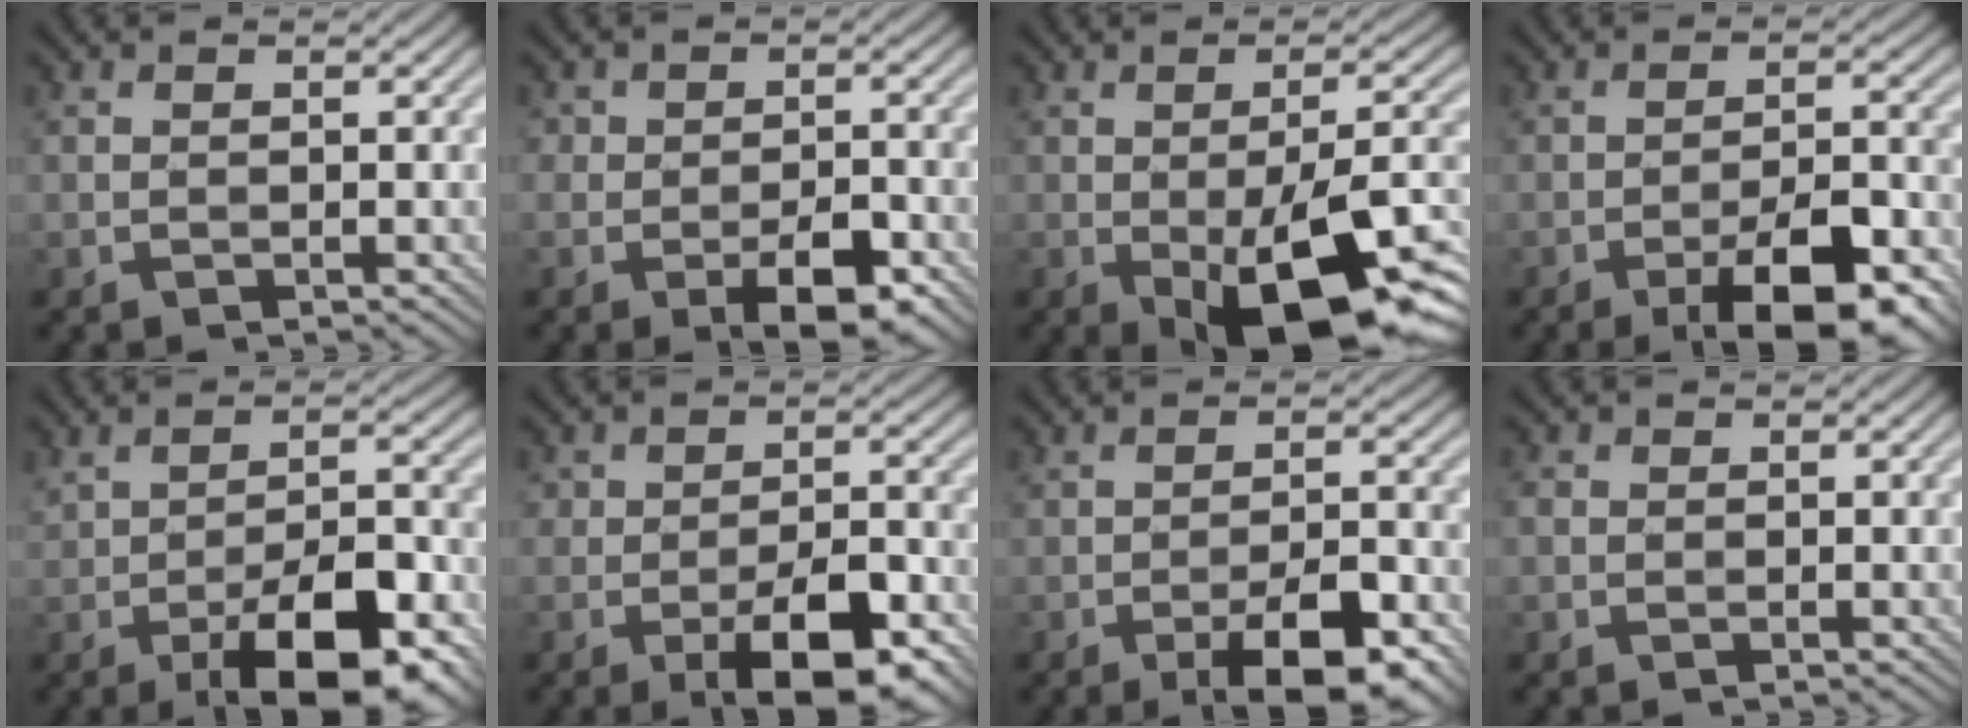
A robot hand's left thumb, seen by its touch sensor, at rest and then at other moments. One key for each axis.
{"total": 6.4, "fx": -2.6, "fy": 3.6, "fz": 4.6, "tx": -0.056, "ty": 0.000, "tz": -0.045}
{"total": 15.2, "fx": -5.9, "fy": 5.7, "fz": 12.8, "tx": -0.180, "ty": -0.007, "tz": -0.087}
{"total": 9.9, "fx": -5.5, "fy": 3.1, "fz": 7.7, "tx": -0.116, "ty": 0.006, "tz": -0.084}
{"total": 11.2, "fx": -4.7, "fy": 4.5, "fz": 9.1, "tx": -0.147, "ty": -0.004, "tz": -0.074}
{"total": 8.8, "fx": -4.1, "fy": 4.2, "fz": 6.5, "tx": -0.093, "ty": 0.004, "tz": -0.066}
{"total": 8.4, "fx": -4.6, "fy": 2.7, "fz": 6.5, "tx": -0.097, "ty": 0.005, "tz": -0.070}
{"total": 0.9, "fx": -0.1, "fy": 0.8, "fz": 0.3, "tx": -0.007, "ty": -0.002, "tz": -0.003}